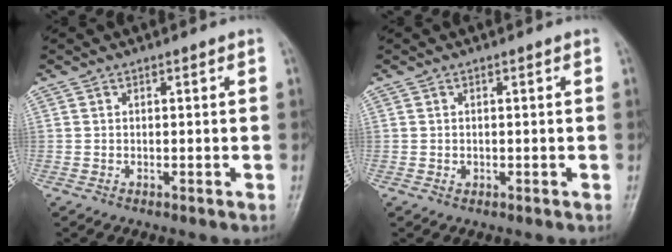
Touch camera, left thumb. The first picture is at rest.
{"total": 0.6, "force": [0.0, 0.5, 0.3], "torque": [0.001, 0.000, 0.000]}